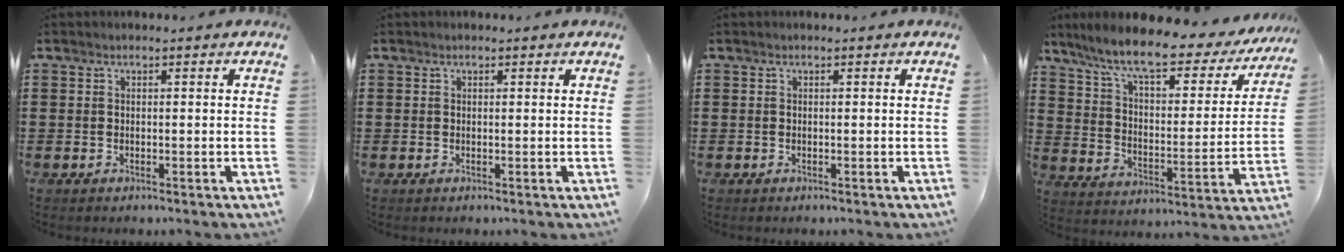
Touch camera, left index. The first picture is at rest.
{"total": 0.0}
{"total": 0.0}
{"total": 9.8, "force": [7.8, 1.4, 5.8], "torque": [-0.141, -0.042, 0.129]}